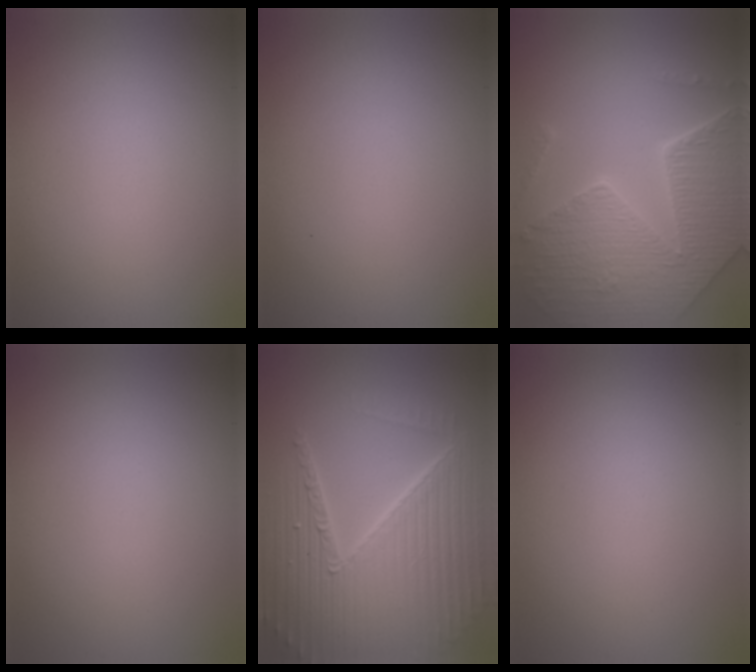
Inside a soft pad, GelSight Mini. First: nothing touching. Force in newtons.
{"total": 0.0}
{"total": 8.2, "press": 5.9, "slide": 5.7}
{"total": 0.0}
{"total": 10.1, "press": 6.3, "slide": 7.9}
{"total": 0.0}